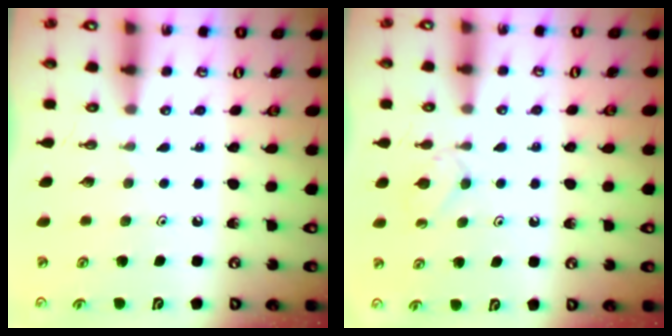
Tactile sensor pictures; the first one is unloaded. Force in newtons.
{"total": 4.6, "press": 4.5, "slide": 0.8}